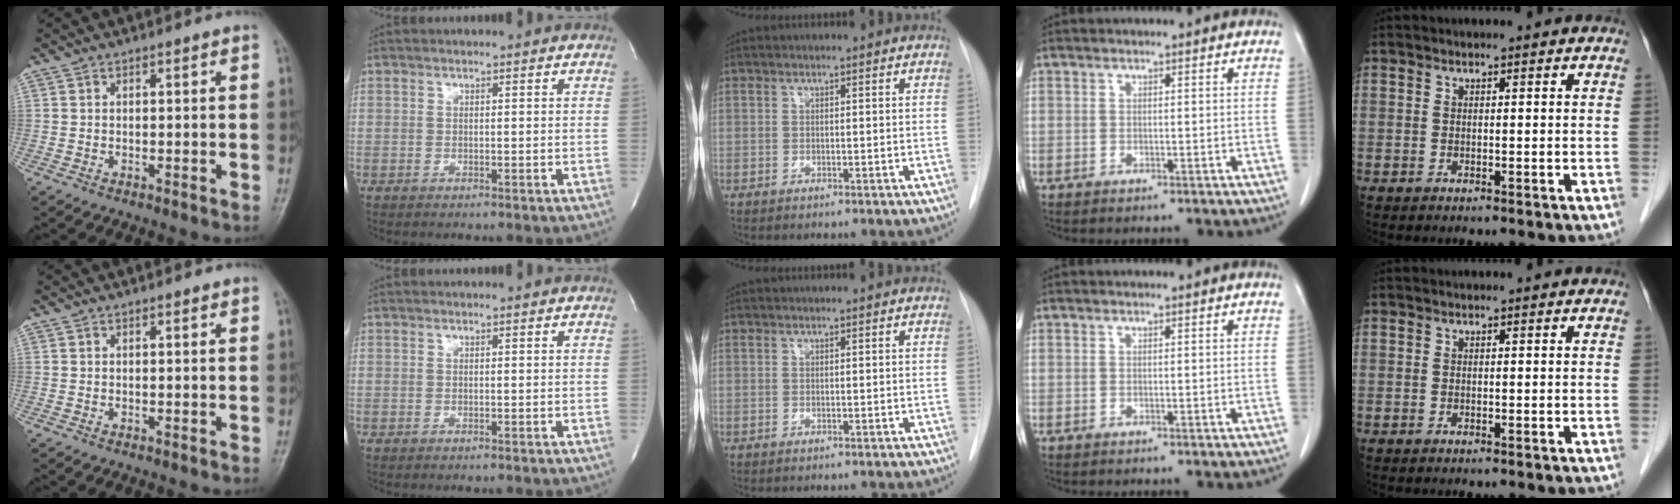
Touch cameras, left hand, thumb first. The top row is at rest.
{}